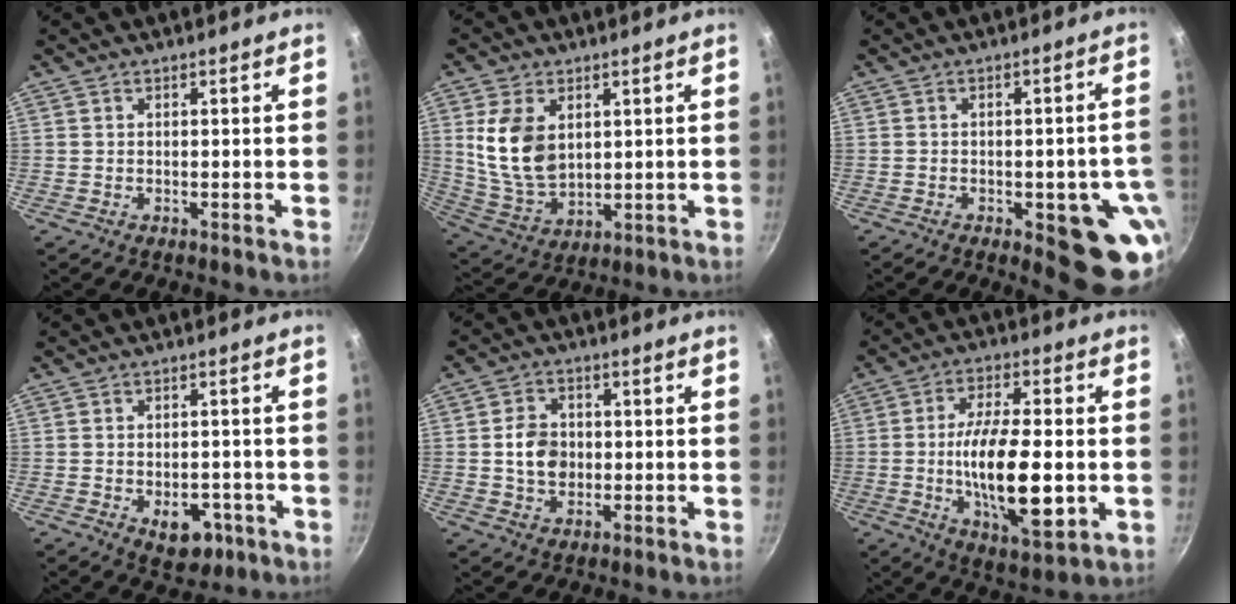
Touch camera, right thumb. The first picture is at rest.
{"total": 12.4, "force": [2.9, 8.2, 8.9], "torque": [-0.159, -0.023, 0.071]}
{"total": 13.6, "force": [-4.3, 5.4, 11.7], "torque": [-0.089, 0.009, -0.052]}
{"total": 7.5, "force": [-2.9, 4.8, 4.9], "torque": [-0.038, 0.012, -0.031]}
{"total": 6.9, "force": [-0.1, 5.6, 4.2], "torque": [-0.051, 0.010, -0.006]}
{"total": 17.7, "force": [-2.4, 6.6, 16.2], "torque": [-0.277, 0.005, -0.037]}